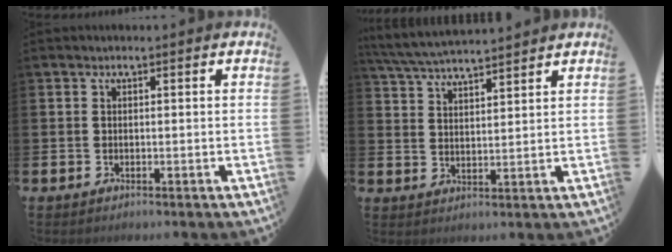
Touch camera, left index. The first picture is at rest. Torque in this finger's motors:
{"motor_torque": [1.02, -1.11, 0.47, 0.12]}